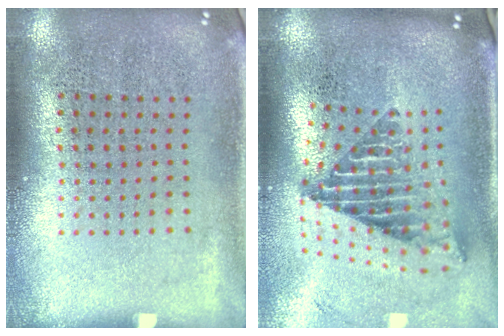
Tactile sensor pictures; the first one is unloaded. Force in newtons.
{"total": 2.5, "press": 1.7, "slide": 1.8}